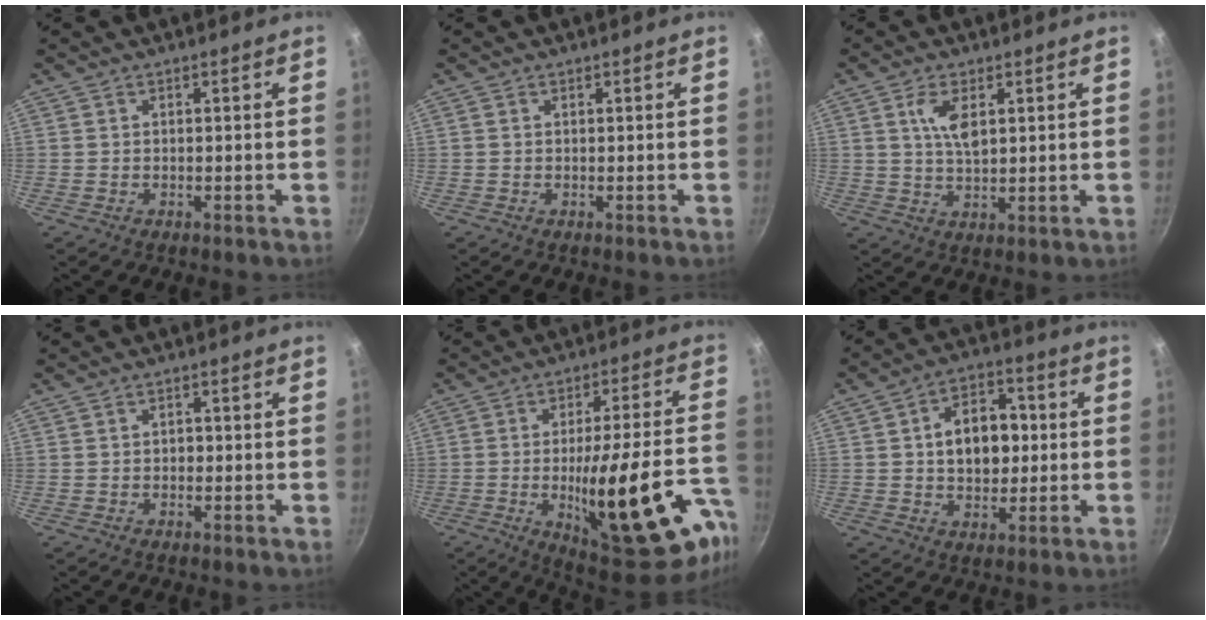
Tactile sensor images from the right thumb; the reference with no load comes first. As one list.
[{"total": 0.0}, {"total": 6.1, "force": [2.0, 2.8, 5.0], "torque": [-0.091, -0.010, 0.039]}, {"total": 1.4, "force": [-0.1, 1.1, 0.9], "torque": [-0.011, 0.005, -0.002]}, {"total": 26.6, "force": [-9.3, 7.6, 23.8], "torque": [-0.301, 0.016, -0.121]}, {"total": 12.2, "force": [1.1, 8.4, 8.8], "torque": [-0.096, 0.014, 0.011]}]